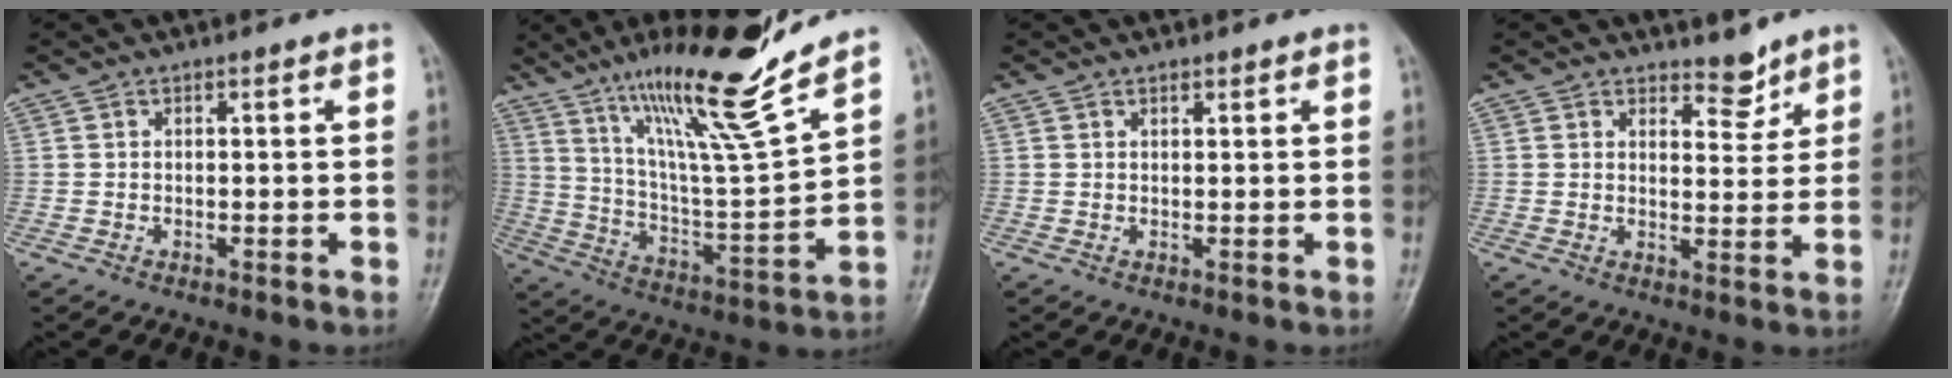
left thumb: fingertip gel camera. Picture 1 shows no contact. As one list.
[{"total": 19.7, "force": [14.3, 1.3, 13.6], "torque": [-0.204, -0.085, 0.251]}, {"total": 1.0, "force": [0.8, 0.4, 0.4], "torque": [-0.006, -0.005, 0.012]}, {"total": 4.0, "force": [3.4, 1.8, 1.1], "torque": [0.006, -0.030, 0.053]}]